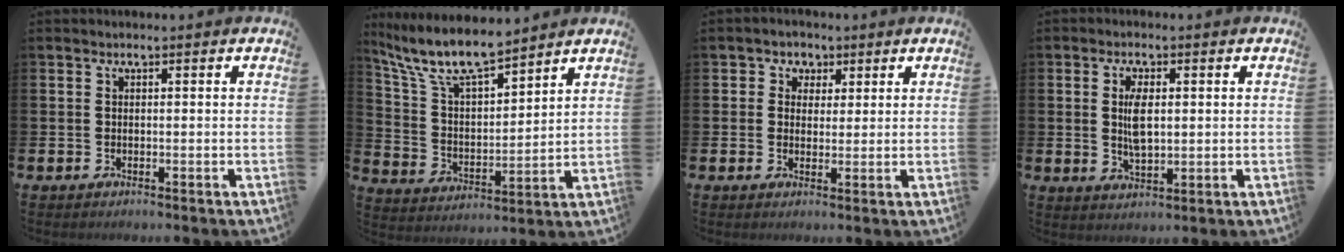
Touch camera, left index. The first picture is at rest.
{"total": 9.8, "force": [8.6, 2.1, 4.1], "torque": [-0.115, -0.048, 0.153]}
{"total": 2.8, "force": [1.4, 2.4, -0.3], "torque": [0.006, 0.003, 0.020]}
{"total": 4.5, "force": [0.9, 2.1, 3.9], "torque": [-0.070, 0.004, 0.011]}